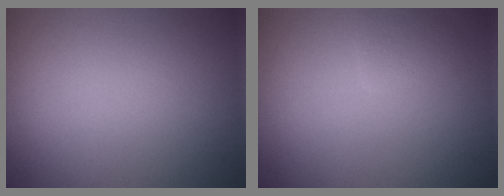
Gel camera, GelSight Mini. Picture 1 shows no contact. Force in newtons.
{"total": 1.4, "press": 1.4, "slide": 0.0}